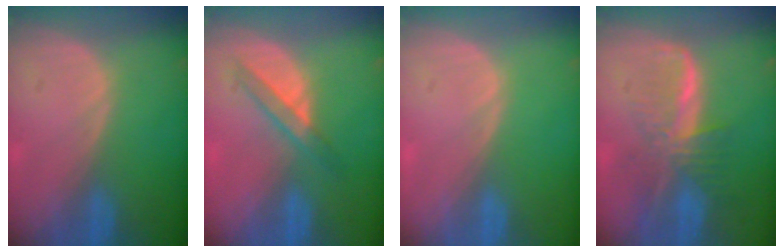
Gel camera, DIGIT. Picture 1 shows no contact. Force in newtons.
{"total": 3.9, "press": 3.7, "slide": 1.1}
{"total": 0.0}
{"total": 8.1, "press": 6.9, "slide": 4.1}